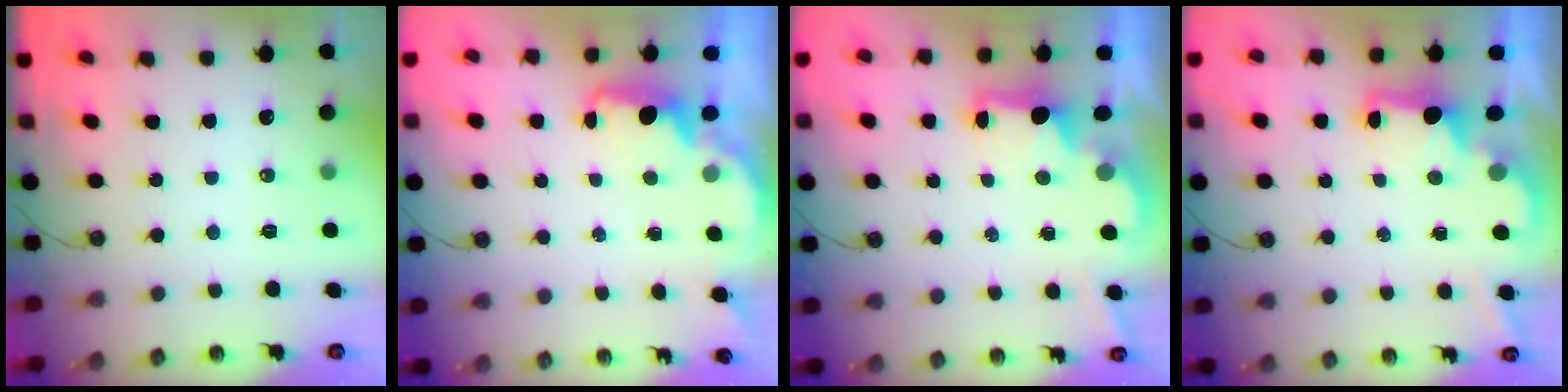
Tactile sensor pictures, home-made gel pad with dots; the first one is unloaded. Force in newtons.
{"total": 1.9, "press": 1.8, "slide": 0.7}
{"total": 2.2, "press": 2.1, "slide": 0.8}
{"total": 2.1, "press": 1.9, "slide": 0.8}